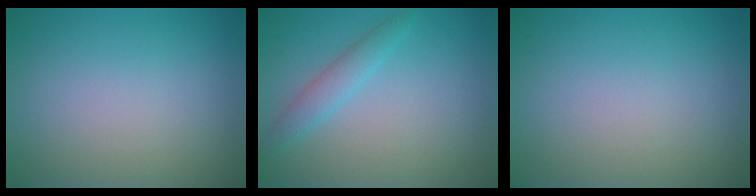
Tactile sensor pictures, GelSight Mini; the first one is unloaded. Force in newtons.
{"total": 1.9, "press": 1.9, "slide": 0.1}
{"total": 0.0}